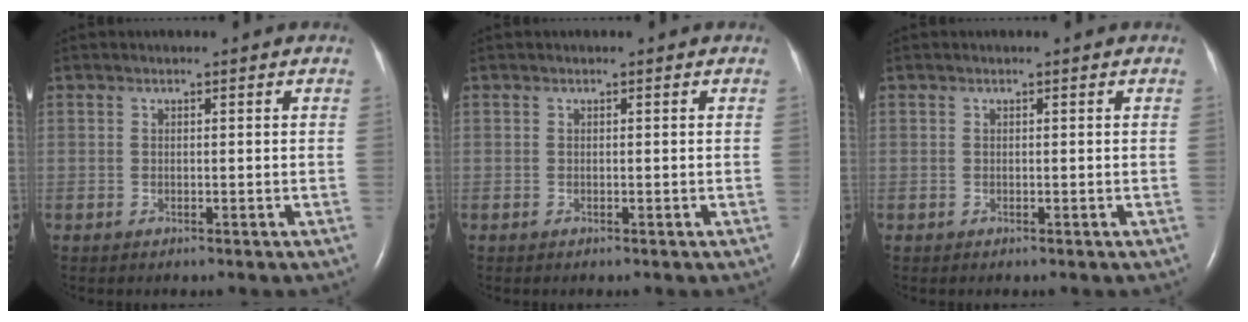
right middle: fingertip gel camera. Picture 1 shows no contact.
{"total": 0.0}
{"total": 0.0}